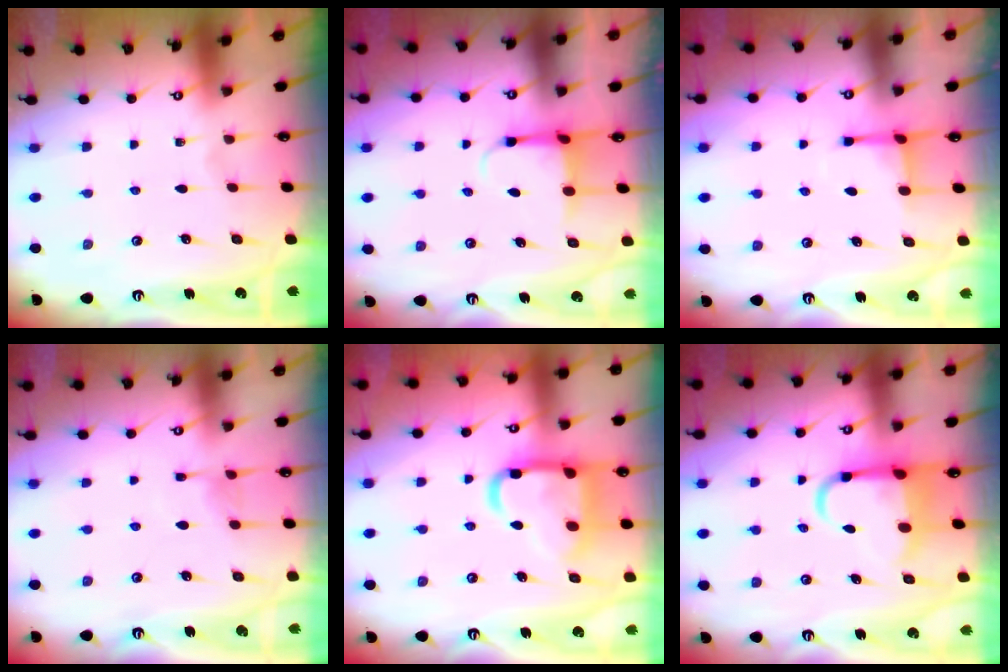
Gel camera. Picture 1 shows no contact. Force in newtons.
{"total": 3.8, "press": 3.5, "slide": 1.4}
{"total": 3.1, "press": 3.0, "slide": 0.8}
{"total": 6.0, "press": 6.0, "slide": 0.6}
{"total": 18.3, "press": 18.2, "slide": 1.7}
{"total": 7.8, "press": 7.5, "slide": 1.9}